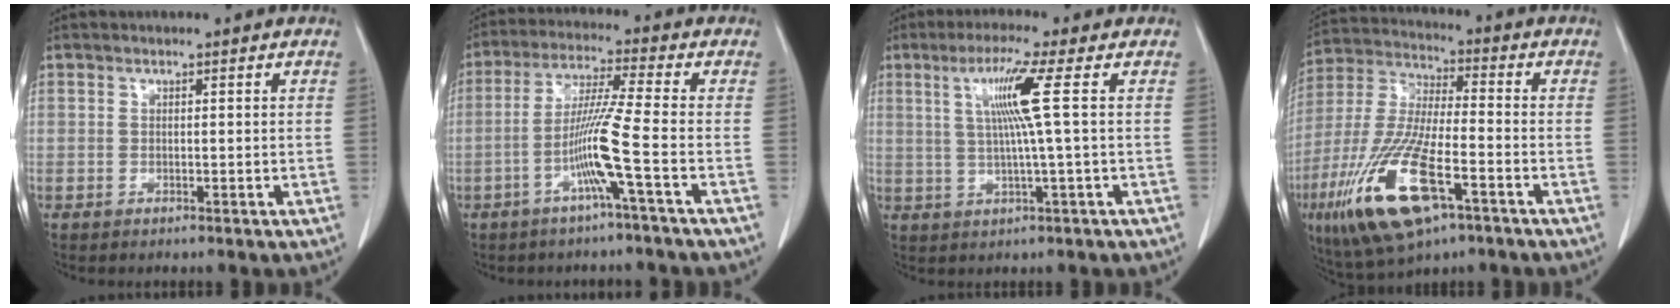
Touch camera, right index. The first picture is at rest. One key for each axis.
{"total": 8.5, "fx": -3.0, "fy": -1.9, "fz": 7.7, "tx": -0.149, "ty": -0.001, "tz": -0.059}
{"total": 7.1, "fx": 1.6, "fy": -1.7, "fz": 6.7, "tx": -0.128, "ty": 0.006, "tz": 0.039}
{"total": 17.8, "fx": -8.2, "fy": 4.5, "fz": 15.2, "tx": -0.339, "ty": -0.031, "tz": -0.146}